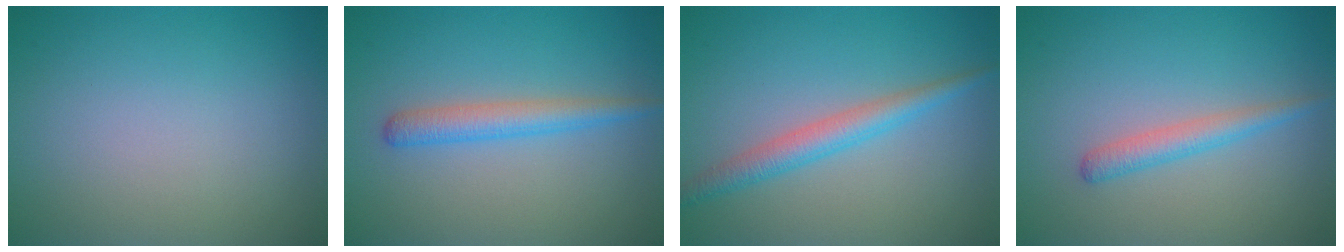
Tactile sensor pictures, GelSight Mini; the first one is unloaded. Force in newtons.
{"total": 2.6, "press": 2.6, "slide": 0.1}
{"total": 2.9, "press": 2.9, "slide": 0.0}
{"total": 2.0, "press": 2.0, "slide": 0.0}